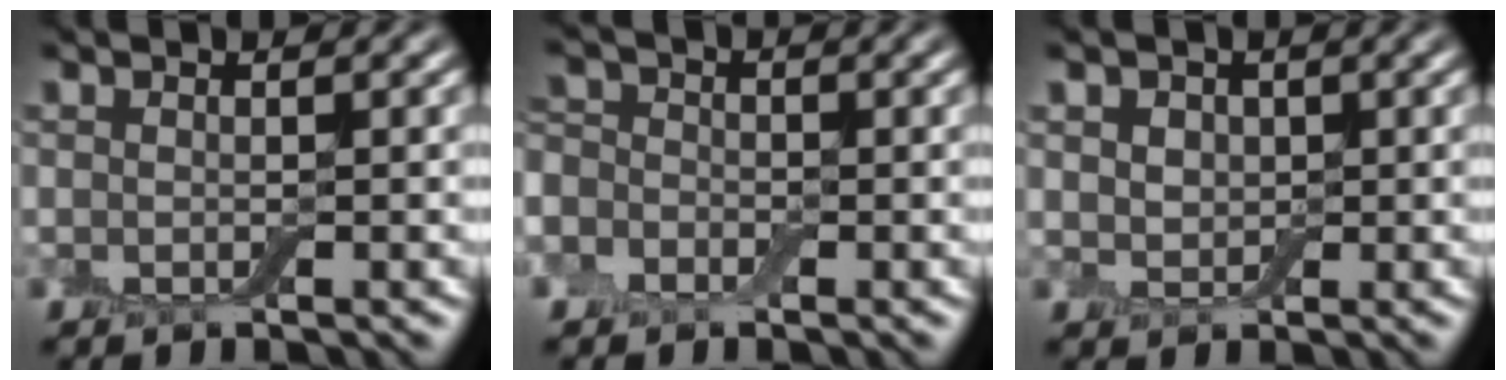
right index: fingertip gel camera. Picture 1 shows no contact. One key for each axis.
{"total": 3.5, "fx": -1.2, "fy": 3.0, "fz": 1.5, "tx": -0.016, "ty": 0.014, "tz": -0.045}
{"total": 3.0, "fx": 1.2, "fy": 2.3, "fz": 1.4, "tx": -0.030, "ty": 0.011, "tz": 0.011}